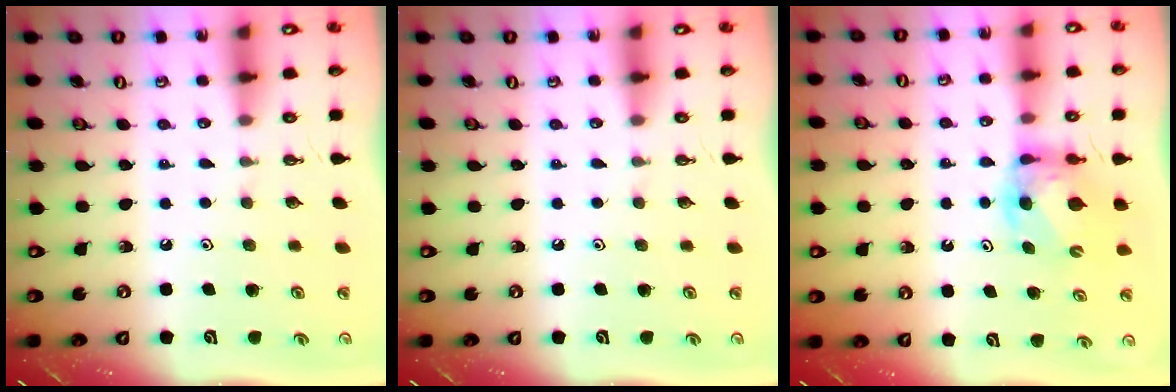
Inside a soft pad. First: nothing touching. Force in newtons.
{"total": 0.0}
{"total": 6.2, "press": 6.2, "slide": 0.4}